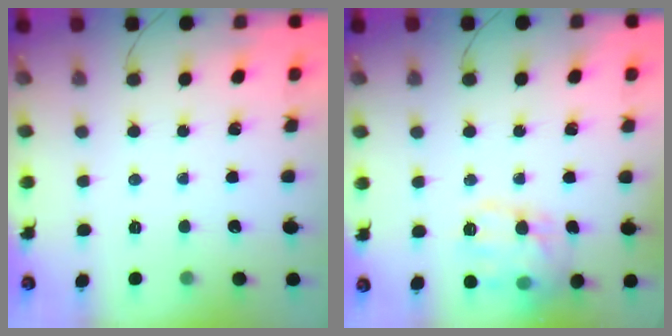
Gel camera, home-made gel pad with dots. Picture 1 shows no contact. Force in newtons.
{"total": 15.1, "press": 15.0, "slide": 1.2}